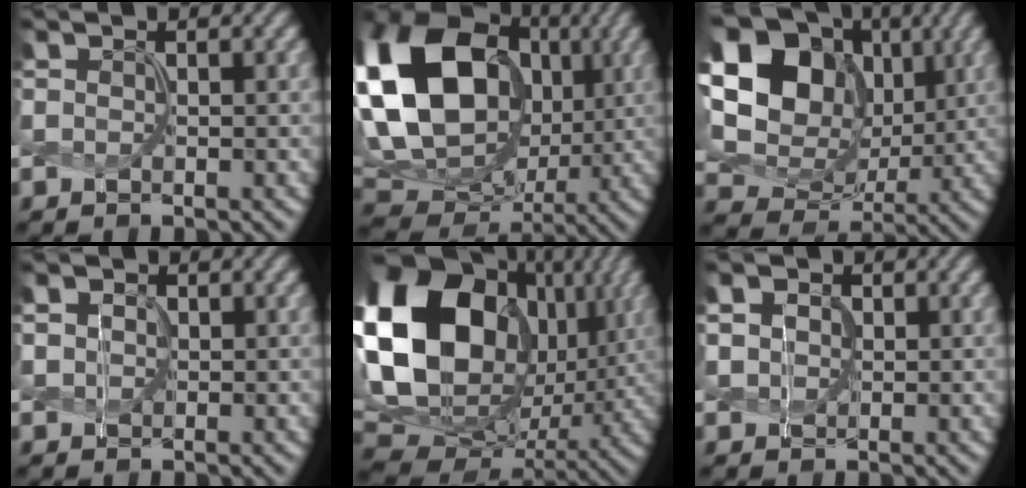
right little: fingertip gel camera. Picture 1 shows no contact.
{"total": 19.5, "force": [3.4, 15.4, 11.5], "torque": [-0.266, 0.026, 0.094]}
{"total": 18.3, "force": [5.2, 14.8, 9.4], "torque": [-0.237, 0.043, 0.114]}
{"total": 0.8, "force": [-0.4, -0.1, -0.7], "torque": [-0.009, -0.001, 0.022]}
{"total": 19.9, "force": [3.8, 15.5, 11.9], "torque": [-0.277, 0.010, 0.110]}
{"total": 0.7, "force": [-0.2, 0.5, -0.4], "torque": [-0.016, -0.001, 0.025]}